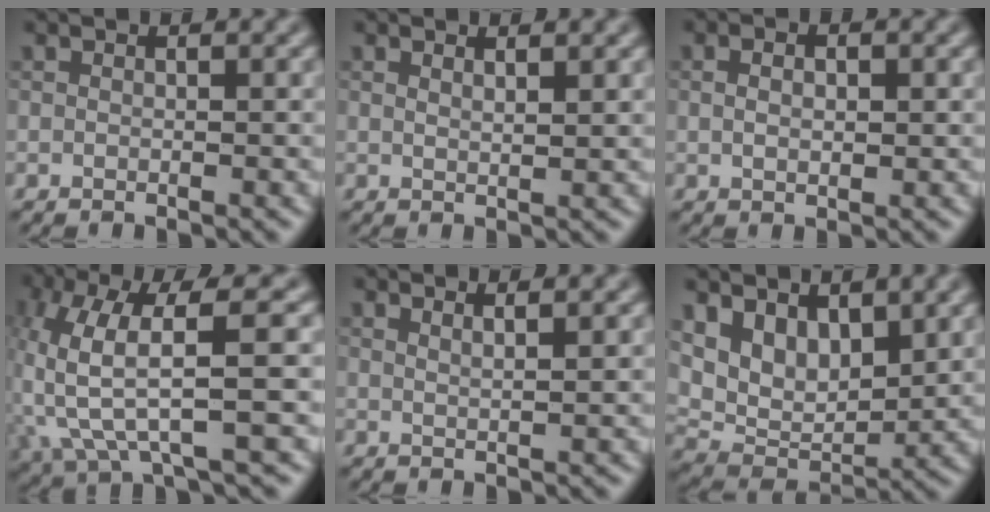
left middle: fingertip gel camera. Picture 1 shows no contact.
{"total": 1.5, "force": [1.0, 0.4, 1.1], "torque": [-0.007, 0.002, 0.012]}
{"total": 1.9, "force": [0.3, 1.1, 1.5], "torque": [-0.026, 0.000, 0.006]}
{"total": 8.0, "force": [-0.1, 1.9, 7.7], "torque": [-0.164, 0.002, -0.003]}
{"total": 2.3, "force": [1.4, 0.8, 1.5], "torque": [-0.004, 0.008, 0.000]}
{"total": 6.6, "force": [3.5, 3.9, 4.0], "torque": [-0.077, -0.015, 0.064]}